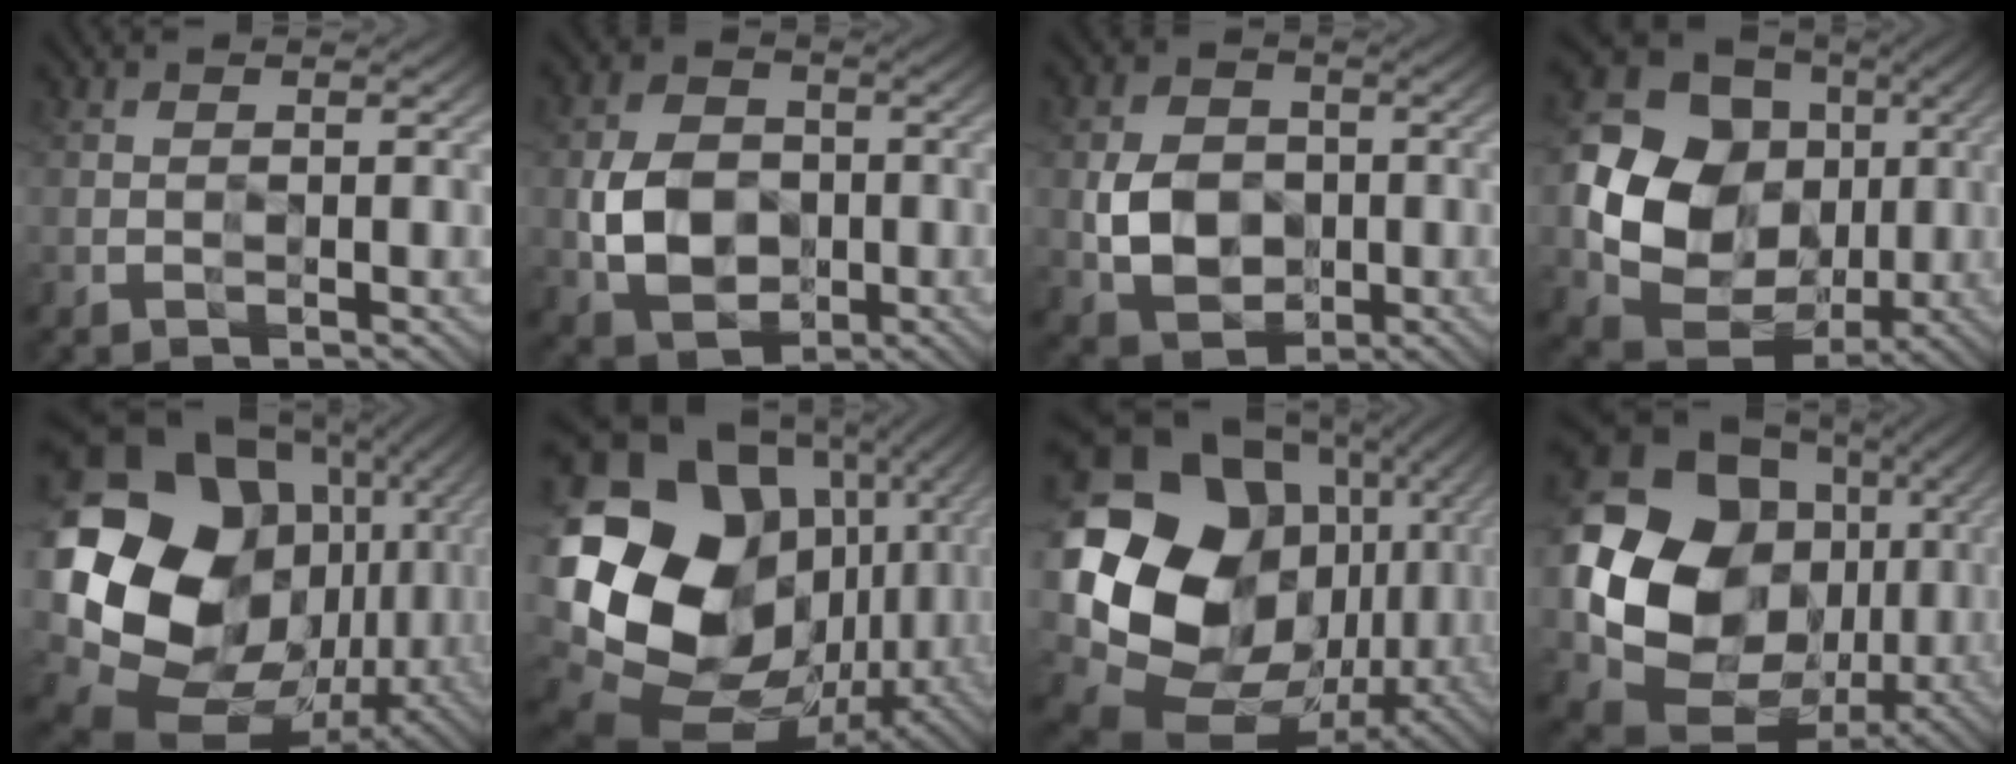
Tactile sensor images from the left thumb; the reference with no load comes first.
{"total": 7.7, "force": [-1.3, 6.1, 4.5], "torque": [-0.099, -0.009, -0.027]}
{"total": 6.8, "force": [-0.9, 5.6, 3.8], "torque": [-0.084, -0.009, -0.020]}
{"total": 17.3, "force": [0.0, 15.1, 8.4], "torque": [-0.203, -0.030, 0.020]}
{"total": 21.1, "force": [1.4, 17.2, 12.2], "torque": [-0.287, -0.050, 0.073]}
{"total": 22.3, "force": [-0.6, 18.1, 13.0], "torque": [-0.291, -0.046, 0.010]}
{"total": 21.0, "force": [1.6, 17.1, 12.2], "torque": [-0.284, -0.049, 0.077]}
{"total": 19.8, "force": [0.4, 16.8, 10.6], "torque": [-0.242, -0.045, 0.040]}